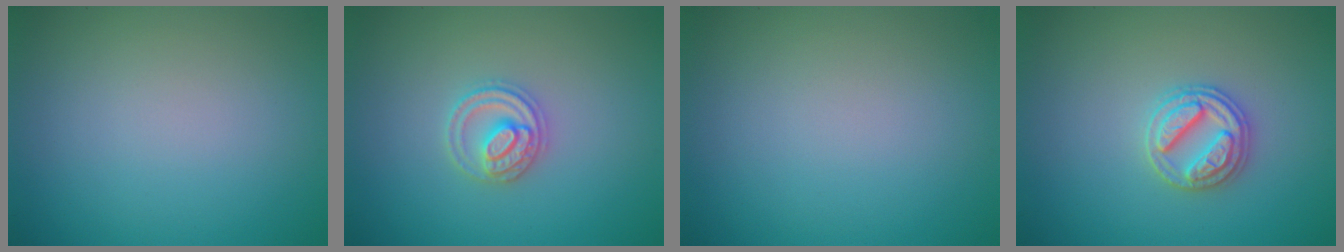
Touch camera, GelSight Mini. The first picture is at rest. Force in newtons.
{"total": 2.8, "press": 2.8, "slide": 0.3}
{"total": 0.0}
{"total": 2.9, "press": 2.8, "slide": 0.4}